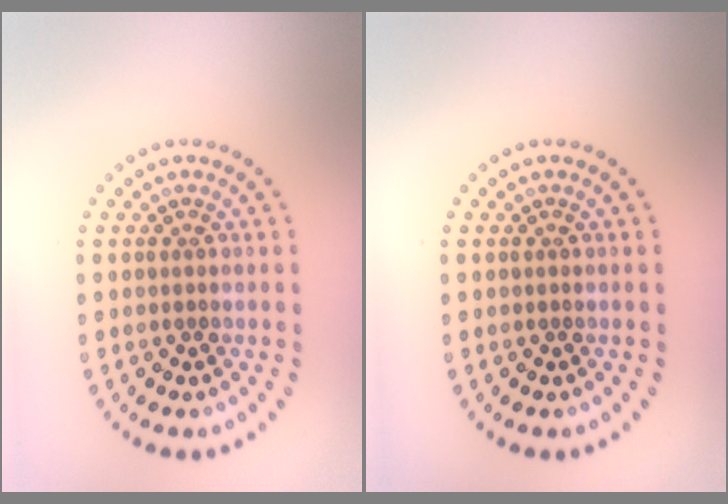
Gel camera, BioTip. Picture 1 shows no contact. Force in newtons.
{"total": 0.0}